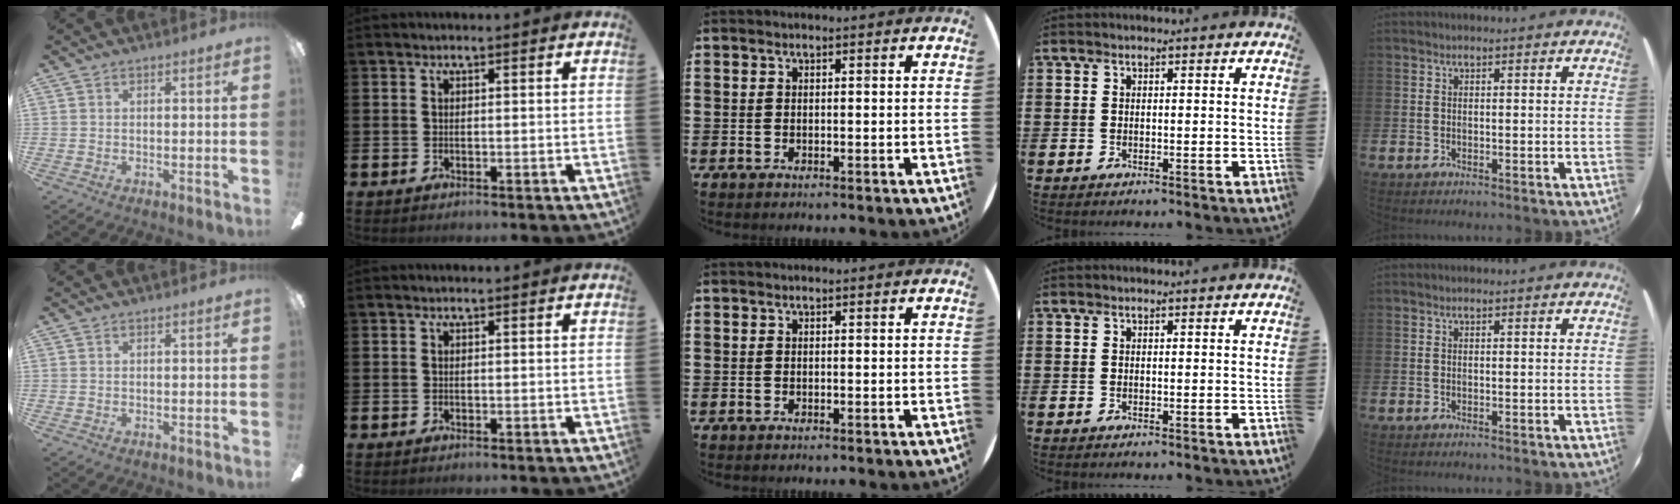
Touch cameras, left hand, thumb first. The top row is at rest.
{}